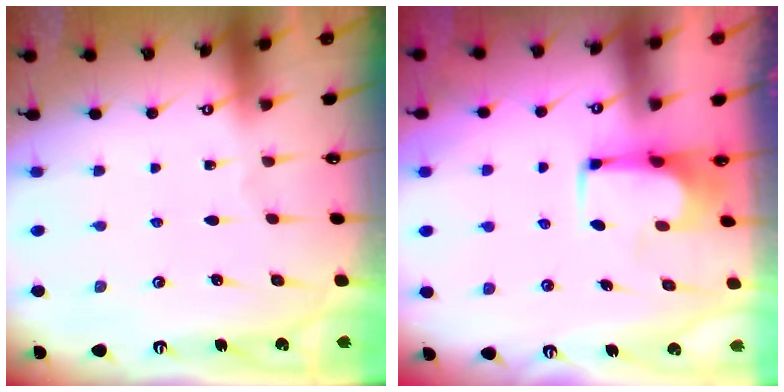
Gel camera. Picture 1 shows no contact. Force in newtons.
{"total": 1.0, "press": 1.0, "slide": 0.1}